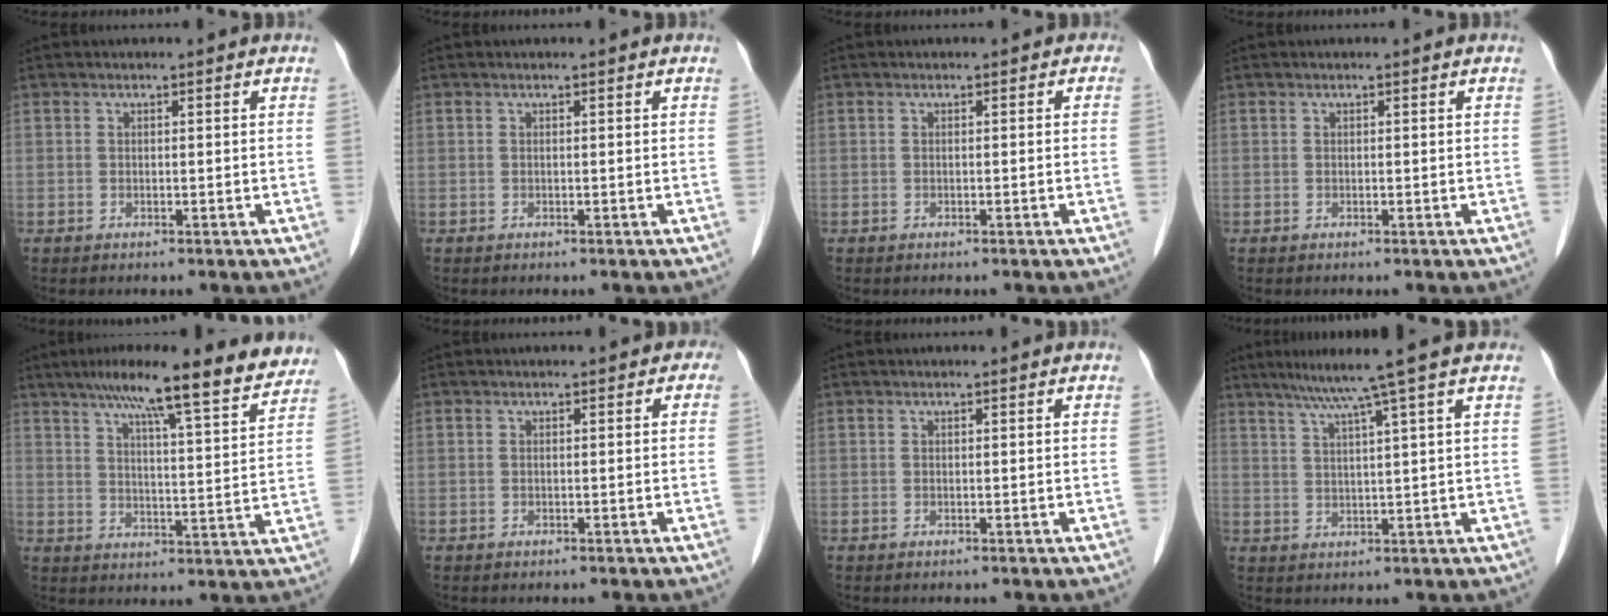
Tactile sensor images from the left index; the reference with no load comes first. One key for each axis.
{"total": 0.0}
{"total": 0.6, "fx": -0.3, "fy": 0.5, "fz": -0.1, "tx": 0.008, "ty": 0.008, "tz": -0.012}
{"total": 0.0}
{"total": 16.9, "fx": 14.0, "fy": 1.7, "fz": 9.4, "tx": -0.134, "ty": 0.010, "tz": 0.187}
{"total": 0.8, "fx": -0.2, "fy": 0.7, "fz": 0.1, "tx": 0.010, "ty": 0.009, "tz": -0.011}
{"total": 0.0}
{"total": 6.8, "fx": 5.0, "fy": -2.1, "fz": 4.2, "tx": -0.067, "ty": 0.012, "tz": 0.081}